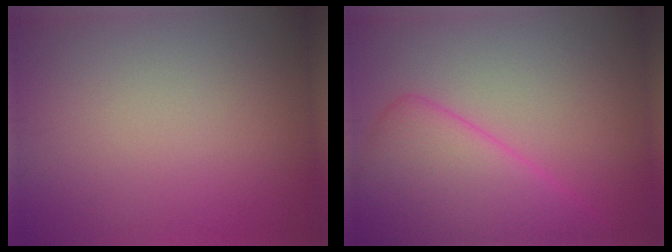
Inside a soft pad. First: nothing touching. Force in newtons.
{"total": 7.0, "press": 7.0, "slide": 0.3}